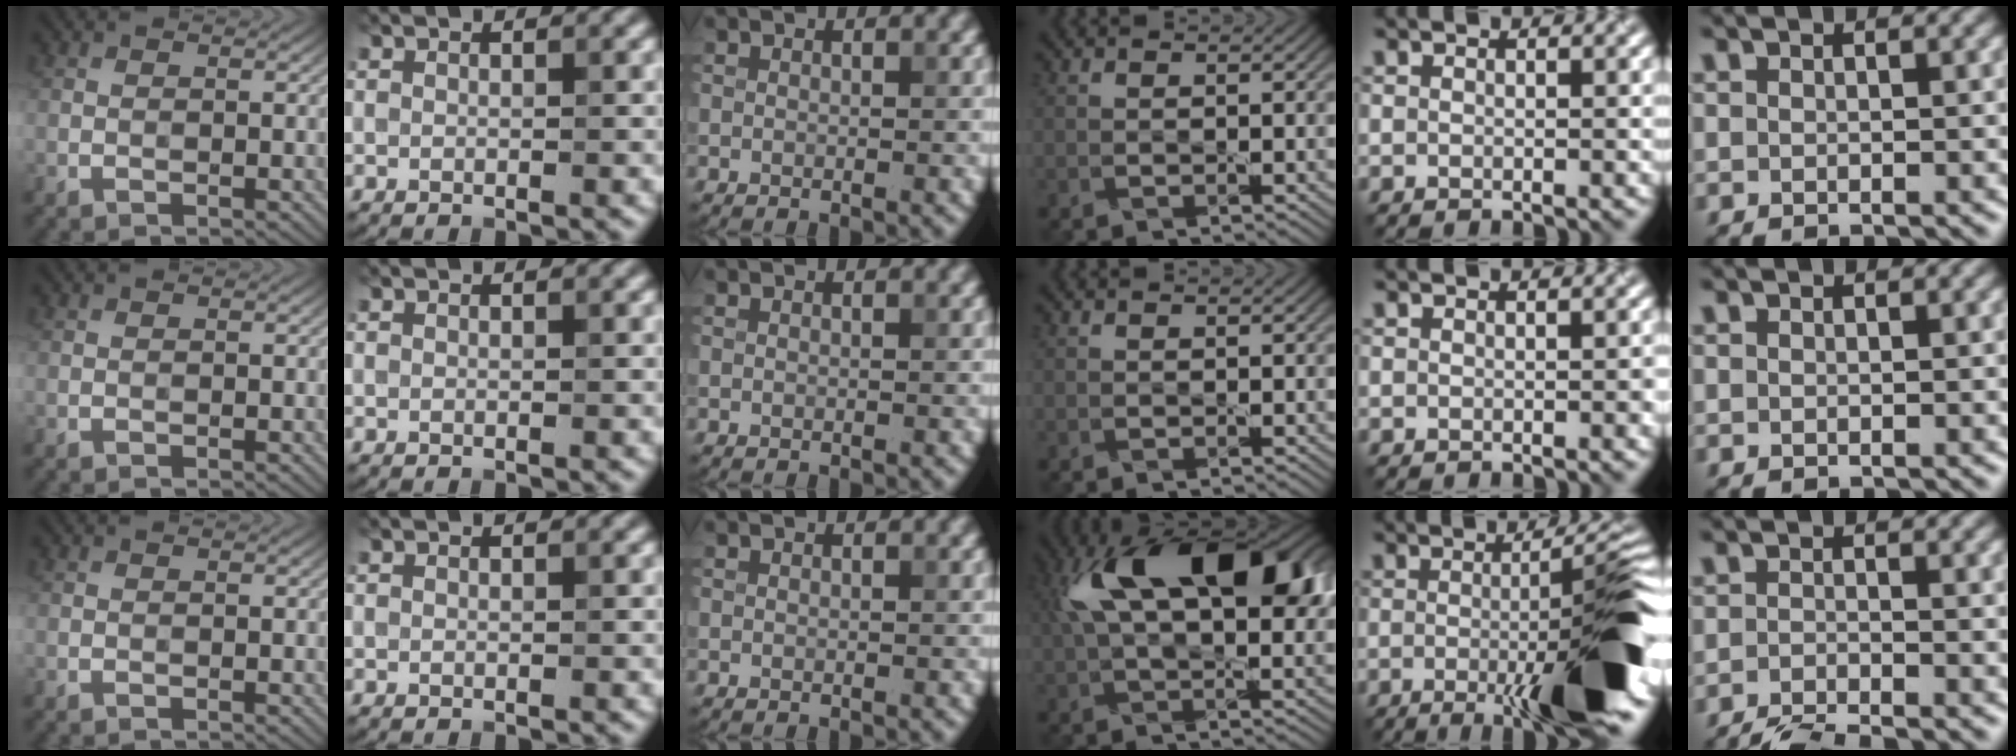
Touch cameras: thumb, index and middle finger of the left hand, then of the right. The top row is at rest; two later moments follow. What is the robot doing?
{"motion": "squeeze", "object": "paper clamp"}